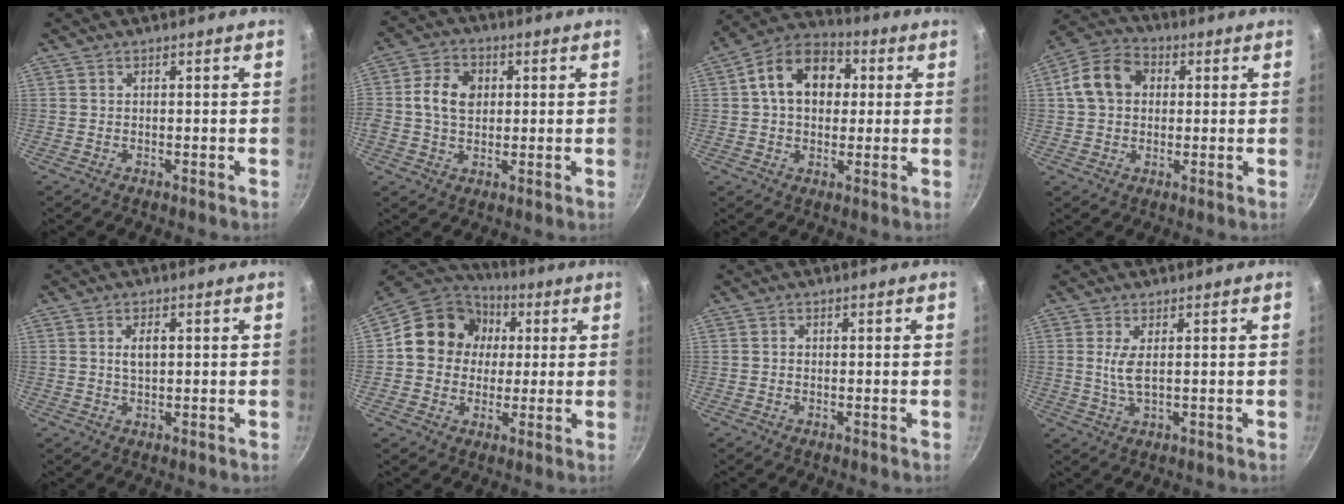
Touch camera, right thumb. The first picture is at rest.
{"total": 8.2, "force": [1.1, 6.2, 5.2], "torque": [-0.081, 0.007, 0.008]}
{"total": 14.0, "force": [2.6, 10.1, 9.3], "torque": [-0.116, 0.023, 0.022]}
{"total": 10.3, "force": [1.6, 8.1, 6.2], "torque": [-0.088, 0.021, 0.010]}
{"total": 3.0, "force": [0.6, 1.5, 2.6], "torque": [-0.038, 0.001, 0.012]}
{"total": 14.8, "force": [2.1, 13.2, 6.4], "torque": [-0.074, 0.024, 0.017]}
{"total": 0.6, "force": [-0.1, 0.6, 0.2], "torque": [-0.002, 0.002, -0.002]}
{"total": 3.8, "force": [0.8, 1.3, 3.5], "torque": [-0.077, -0.006, 0.017]}